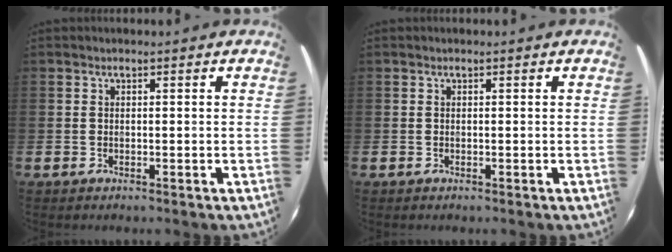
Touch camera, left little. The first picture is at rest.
{"total": 0.0}